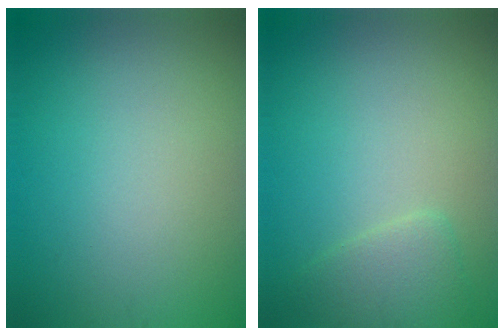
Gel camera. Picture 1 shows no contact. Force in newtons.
{"total": 2.2, "press": 2.2, "slide": 0.1}